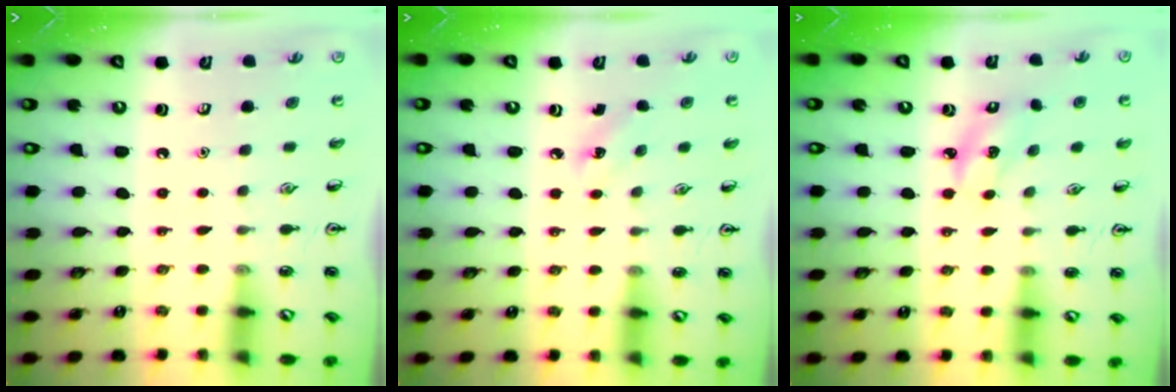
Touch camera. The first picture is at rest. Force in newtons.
{"total": 4.2, "press": 4.0, "slide": 1.4}
{"total": 3.0, "press": 3.0, "slide": 0.5}